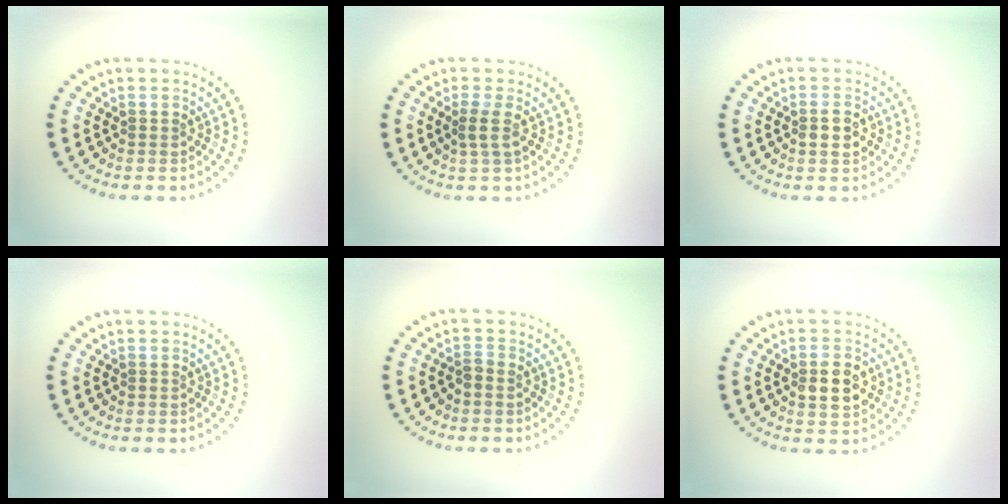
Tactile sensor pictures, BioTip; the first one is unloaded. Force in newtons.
{"total": 1.2, "press": 0.9, "slide": 0.8}
{"total": 1.7, "press": 1.6, "slide": 0.2}
{"total": 0.0}
{"total": 0.9, "press": 0.8, "slide": 0.5}
{"total": 3.6, "press": 3.6, "slide": 0.2}